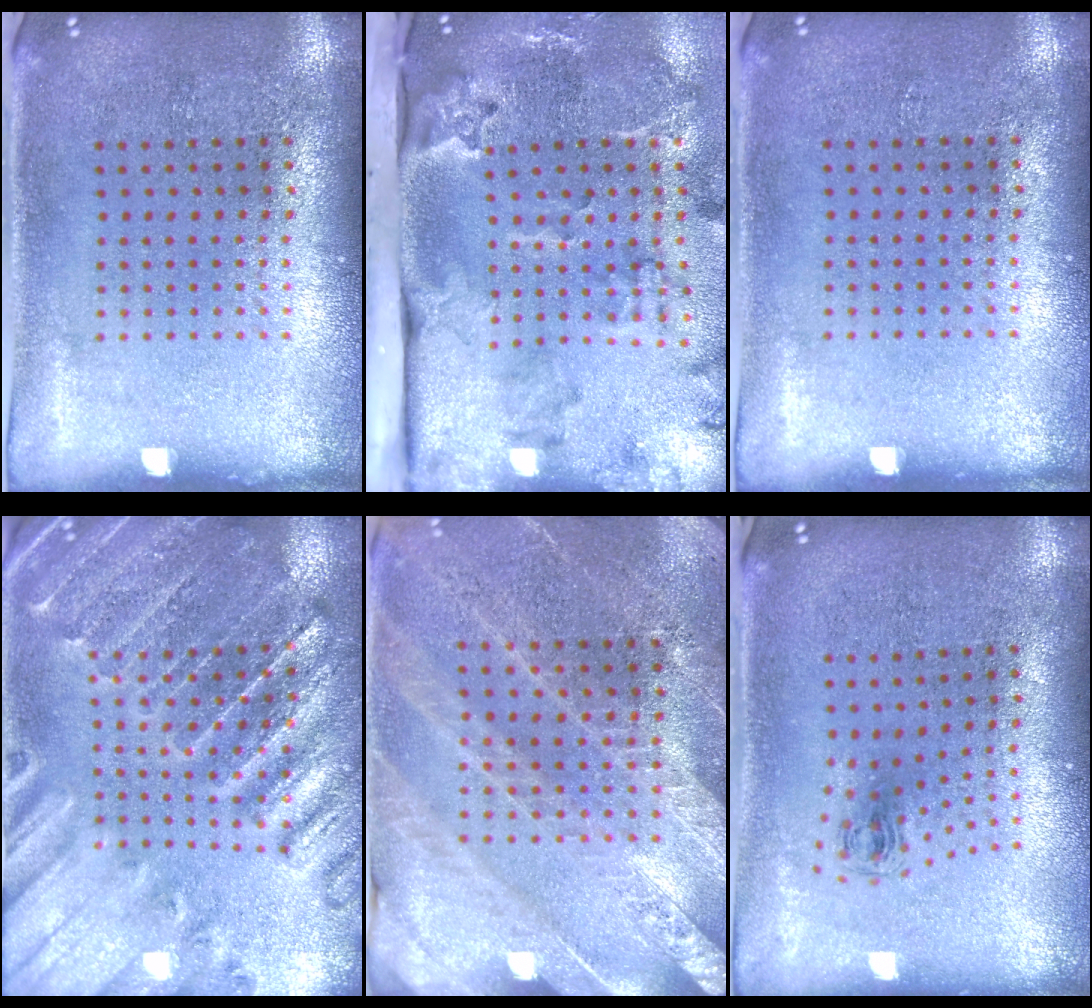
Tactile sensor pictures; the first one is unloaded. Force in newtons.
{"total": 3.9, "press": 2.6, "slide": 2.9}
{"total": 0.0}
{"total": 1.8, "press": 1.8, "slide": 0.3}
{"total": 2.8, "press": 2.7, "slide": 0.7}
{"total": 0.7, "press": 0.4, "slide": 0.6}